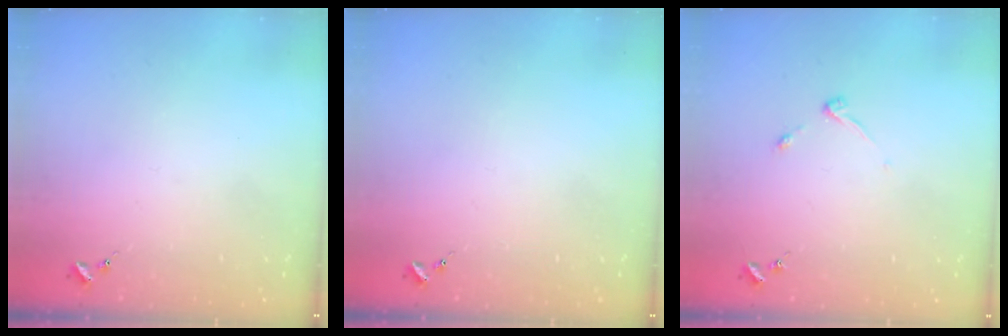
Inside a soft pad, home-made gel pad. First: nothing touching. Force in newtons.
{"total": 0.0}
{"total": 3.9, "press": 3.8, "slide": 0.6}